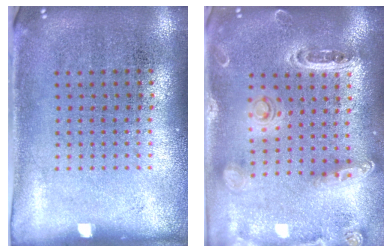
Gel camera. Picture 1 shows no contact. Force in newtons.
{"total": 1.4, "press": 1.4, "slide": 0.1}